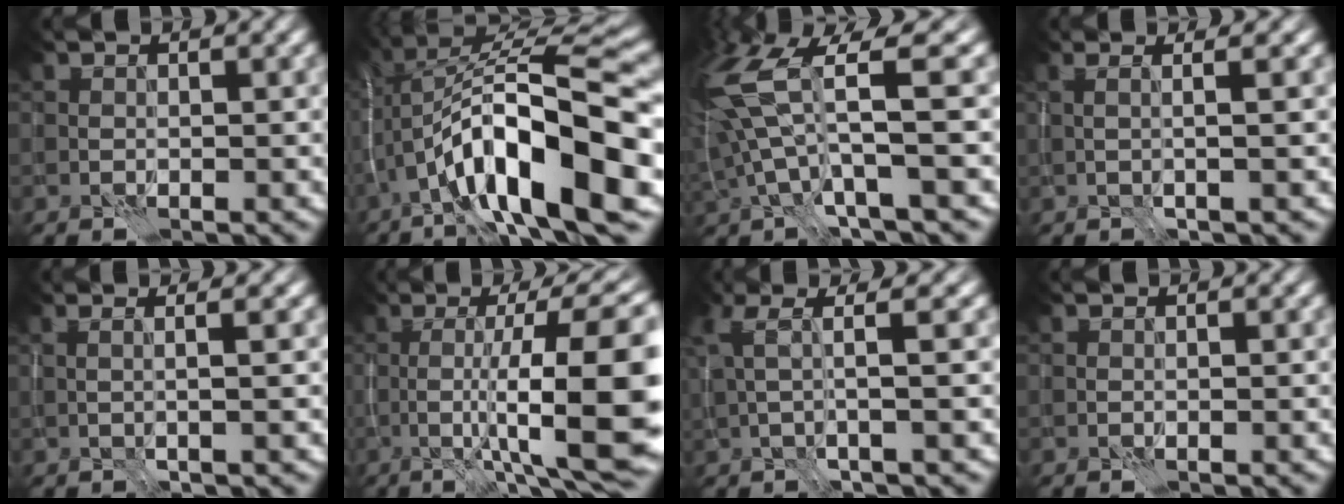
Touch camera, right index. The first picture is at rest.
{"total": 16.1, "force": [-4.6, 5.1, 14.6], "torque": [-0.232, 0.033, -0.075]}
{"total": 9.0, "force": [1.2, 2.4, 8.5], "torque": [-0.183, 0.005, 0.016]}
{"total": 3.5, "force": [0.6, 1.3, 3.2], "torque": [-0.032, 0.016, -0.018]}
{"total": 3.1, "force": [0.7, 1.1, 2.8], "torque": [-0.029, 0.013, -0.019]}
{"total": 14.6, "force": [-1.4, 3.3, 14.1], "torque": [-0.190, 0.017, -0.017]}
{"total": 4.8, "force": [1.4, 1.0, 4.5], "torque": [-0.080, 0.013, 0.021]}
{"total": 0.0}